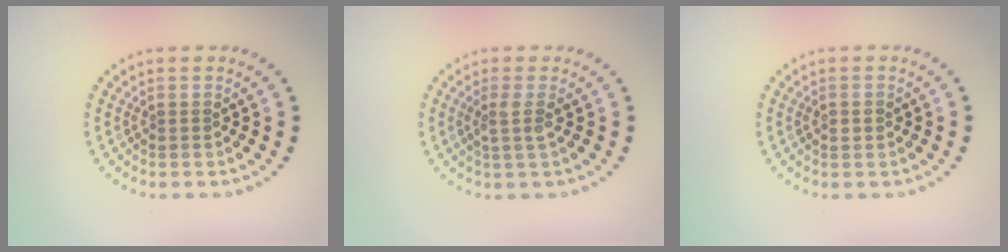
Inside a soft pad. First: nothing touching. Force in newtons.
{"total": 1.8, "press": 1.3, "slide": 1.2}
{"total": 1.2, "press": 1.2, "slide": 0.1}